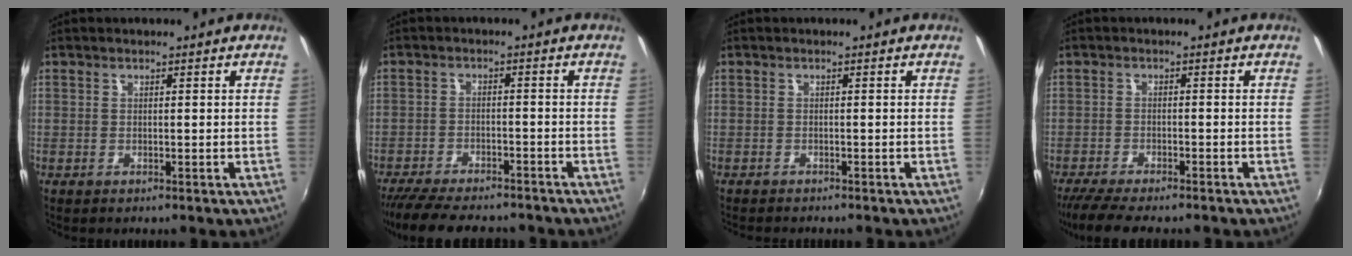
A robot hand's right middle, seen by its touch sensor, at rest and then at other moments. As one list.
[{"total": 14.1, "force": [-12.0, 3.8, 6.2], "torque": [-0.135, -0.025, -0.186]}, {"total": 2.4, "force": [-2.2, 0.4, 0.7], "torque": [-0.022, -0.012, -0.037]}, {"total": 8.5, "force": [-7.2, 1.4, 4.3], "torque": [-0.103, -0.027, -0.122]}]